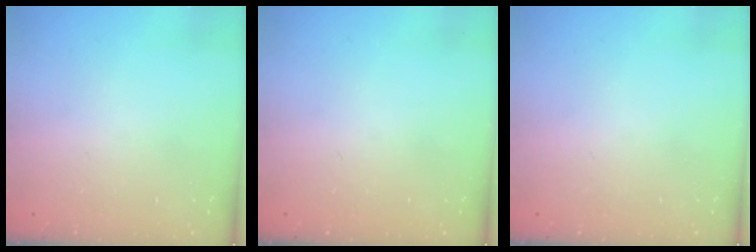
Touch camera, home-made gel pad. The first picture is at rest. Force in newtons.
{"total": 0.0}
{"total": 0.0}